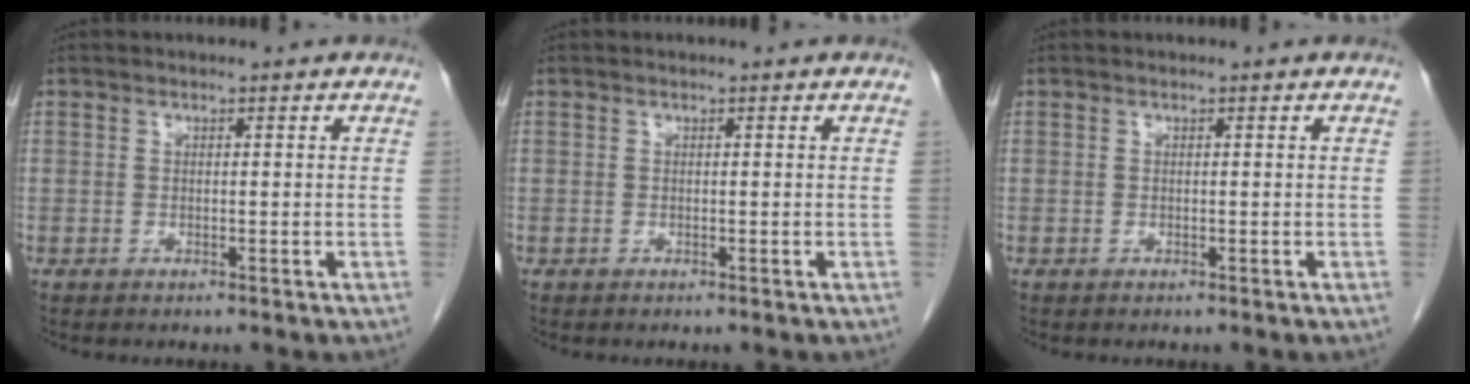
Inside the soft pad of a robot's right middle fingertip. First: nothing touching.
{"total": 0.0}
{"total": 0.0}